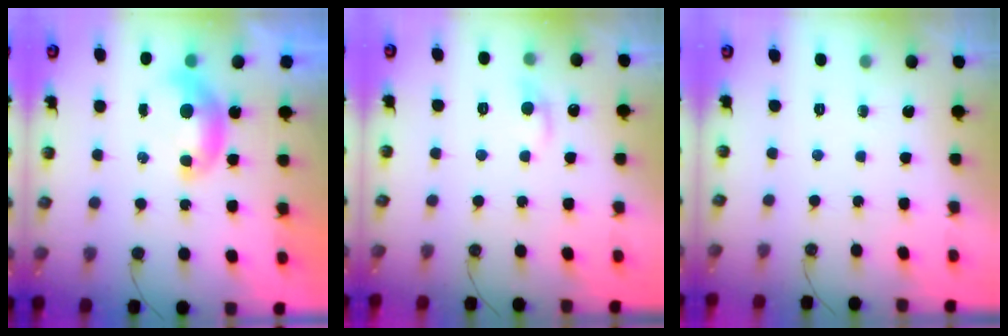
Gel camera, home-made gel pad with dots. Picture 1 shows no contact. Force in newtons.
{"total": 0.8, "press": 0.3, "slide": 0.7}
{"total": 0.0}